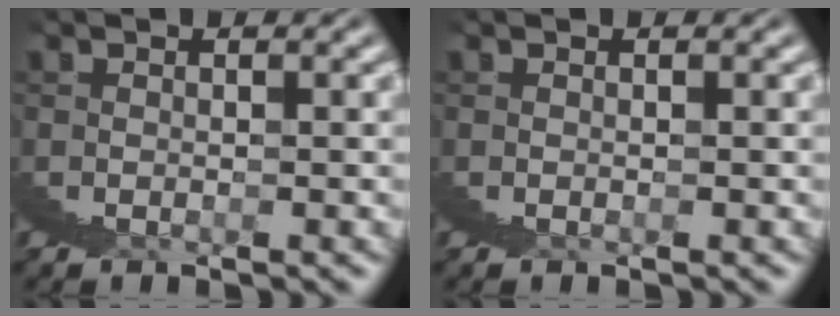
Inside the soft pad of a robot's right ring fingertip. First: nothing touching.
{"total": 0.0}